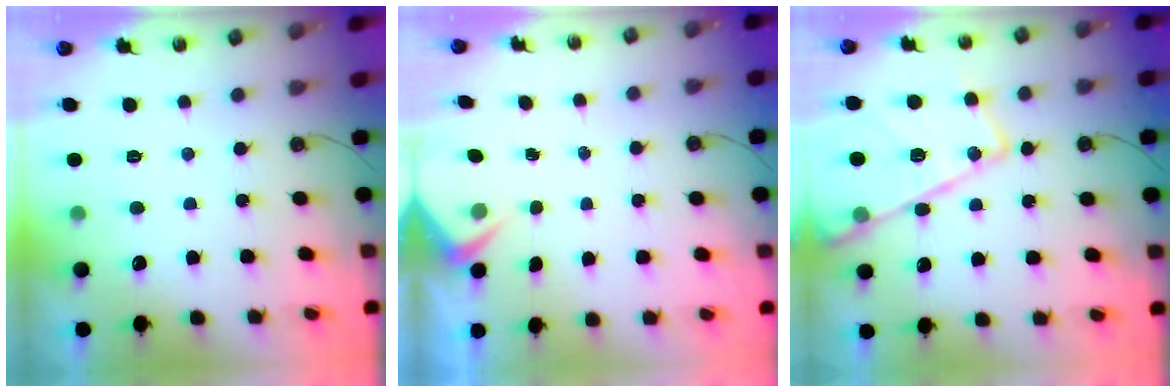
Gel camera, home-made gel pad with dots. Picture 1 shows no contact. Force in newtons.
{"total": 3.1, "press": 3.1, "slide": 0.5}
{"total": 23.2, "press": 23.1, "slide": 1.9}